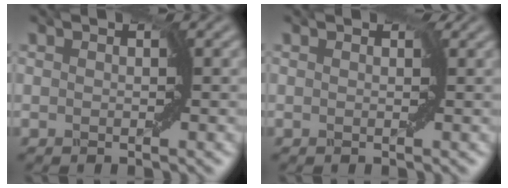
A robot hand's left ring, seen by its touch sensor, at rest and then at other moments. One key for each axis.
{"total": 0.9, "fx": 0.4, "fy": 0.6, "fz": 0.6, "tx": -0.004, "ty": 0.004, "tz": -0.003}